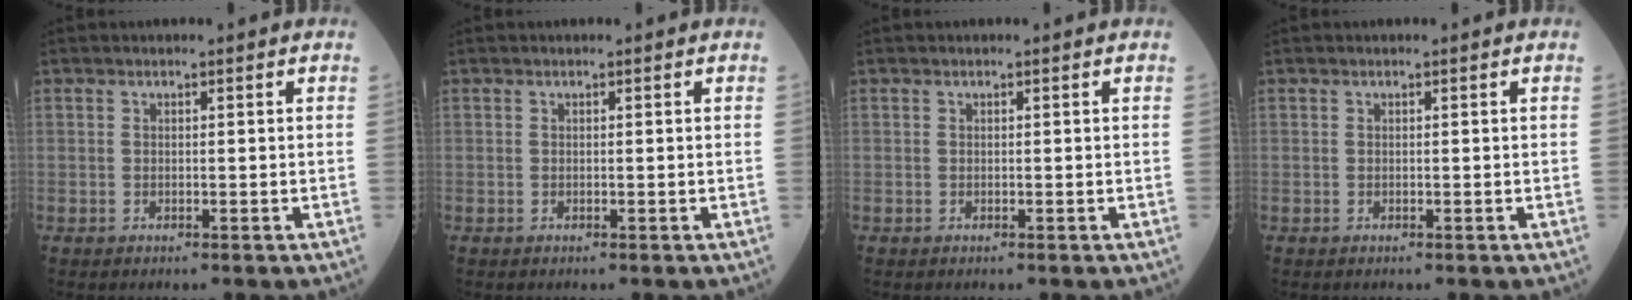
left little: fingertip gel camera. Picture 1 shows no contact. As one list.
[{"total": 0.0}, {"total": 0.0}, {"total": 0.0}]